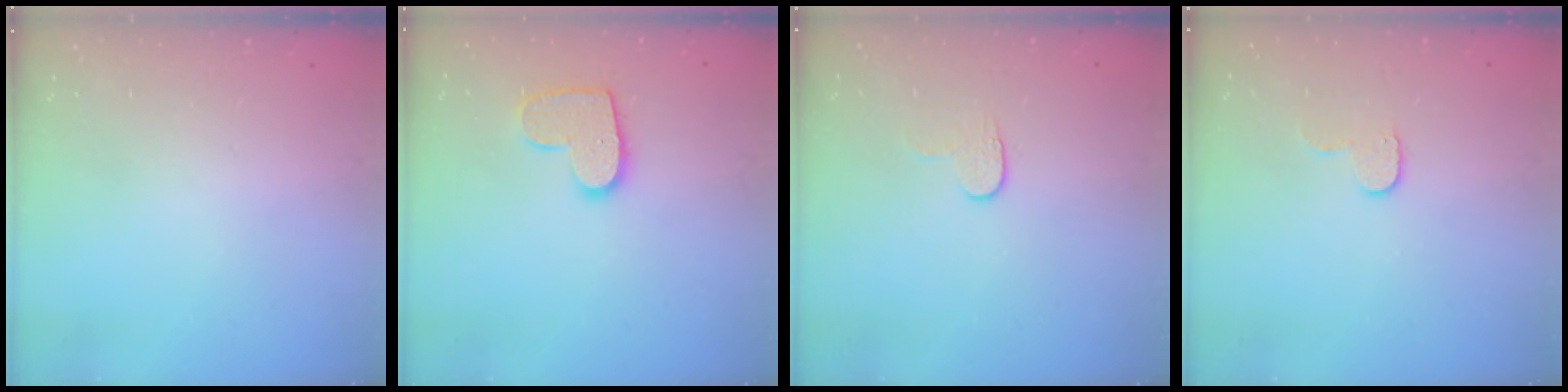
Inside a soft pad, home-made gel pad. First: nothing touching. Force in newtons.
{"total": 10.8, "press": 10.8, "slide": 0.5}
{"total": 4.5, "press": 4.5, "slide": 0.4}
{"total": 5.4, "press": 5.3, "slide": 0.5}